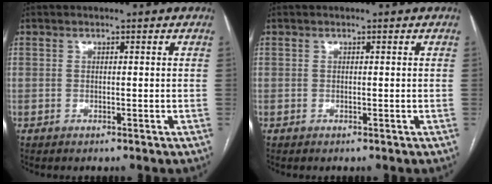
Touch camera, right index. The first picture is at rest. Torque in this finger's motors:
{"motor_torque": [0.00, 0.00, 0.00, 0.00]}